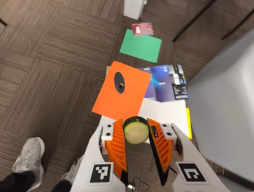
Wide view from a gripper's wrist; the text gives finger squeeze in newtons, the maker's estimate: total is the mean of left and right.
{"total": 8.9, "left": 8.9, "right": 8.9}